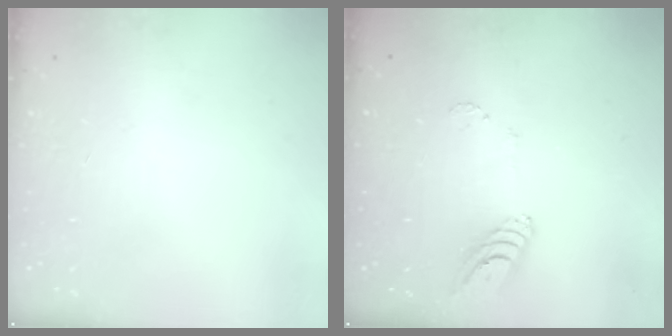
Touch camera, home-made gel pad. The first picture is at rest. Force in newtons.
{"total": 8.7, "press": 8.7, "slide": 0.9}